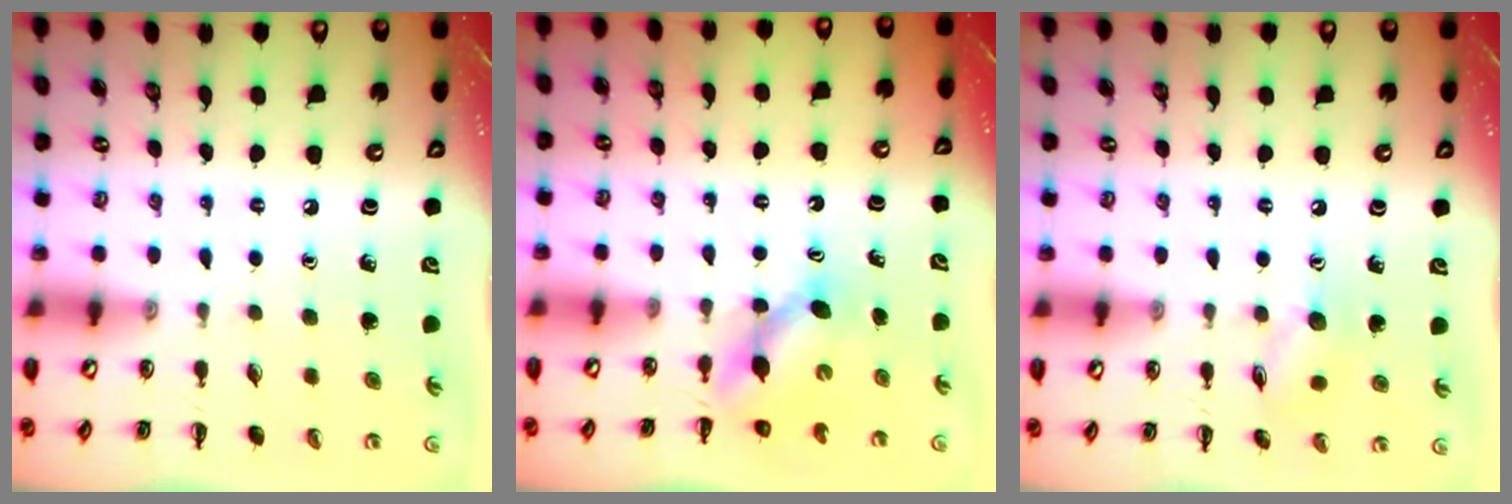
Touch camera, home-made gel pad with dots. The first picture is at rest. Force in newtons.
{"total": 5.2, "press": 5.2, "slide": 0.6}
{"total": 7.3, "press": 7.3, "slide": 0.9}